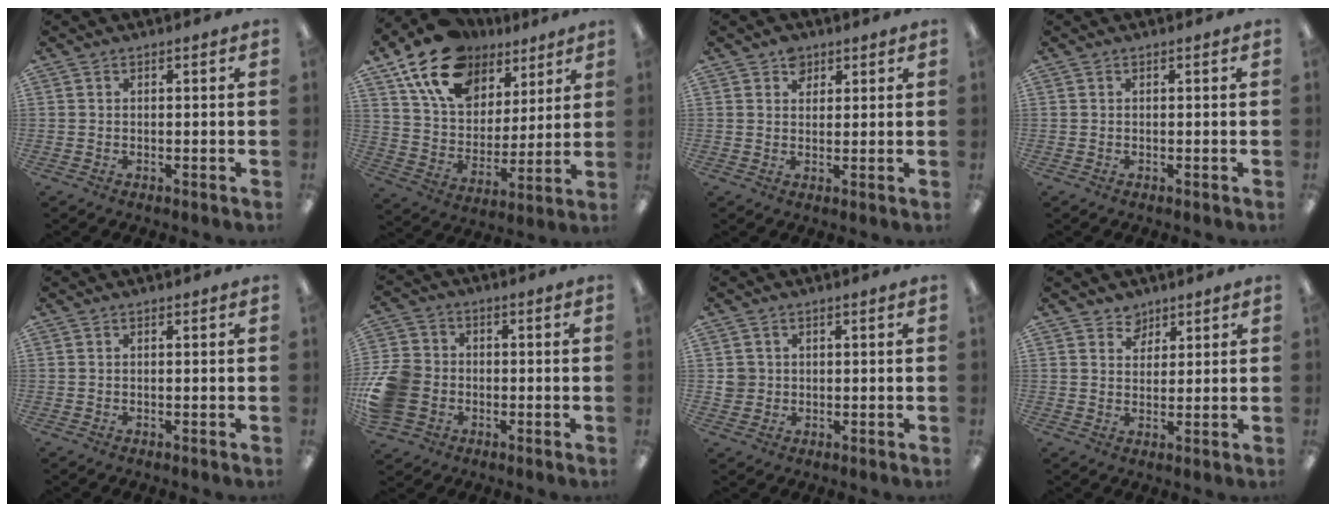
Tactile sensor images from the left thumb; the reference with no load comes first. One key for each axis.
{"total": 18.6, "fx": 11.7, "fy": 11.9, "fz": 8.3, "tx": -0.160, "ty": -0.047, "tz": 0.218}
{"total": 3.6, "fx": 2.3, "fy": 2.5, "fz": 1.2, "tx": -0.004, "ty": -0.005, "tz": 0.038}
{"total": 0.0}
{"total": 0.0}
{"total": 11.6, "fx": -2.5, "fy": 9.6, "fz": 5.9, "tx": -0.134, "ty": 0.030, "tz": -0.043}
{"total": 3.1, "fx": 0.4, "fy": 3.0, "fz": 0.5, "tx": -0.007, "ty": 0.002, "tz": 0.006}
{"total": 4.1, "fx": 3.2, "fy": 2.5, "fz": 0.3, "tx": 0.007, "ty": -0.019, "tz": 0.056}